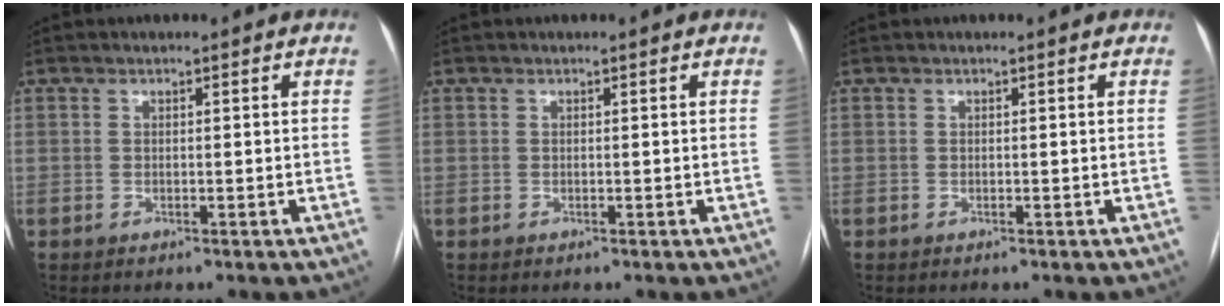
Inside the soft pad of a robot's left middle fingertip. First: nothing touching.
{"total": 0.0}
{"total": 0.0}